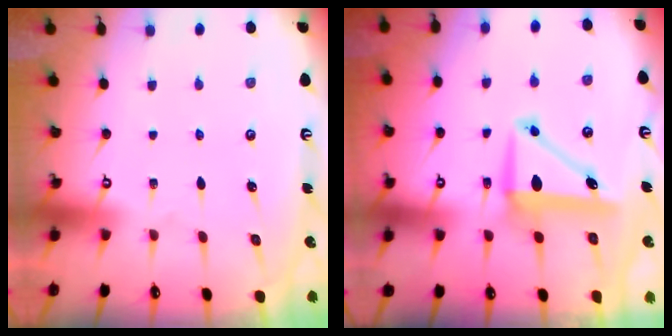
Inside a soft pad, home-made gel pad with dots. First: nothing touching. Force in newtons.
{"total": 8.4, "press": 8.2, "slide": 1.9}